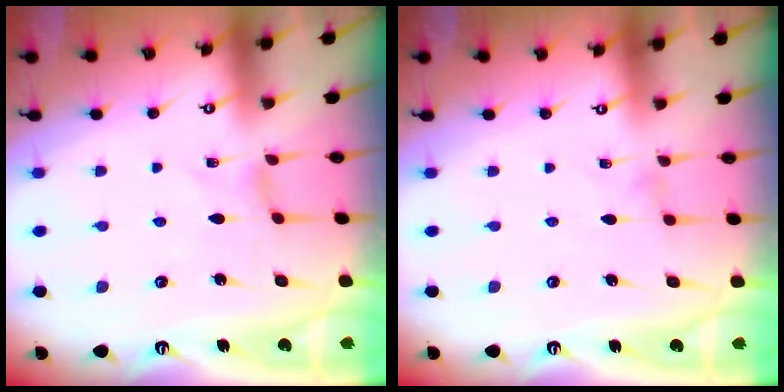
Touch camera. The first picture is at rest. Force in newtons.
{"total": 0.0}